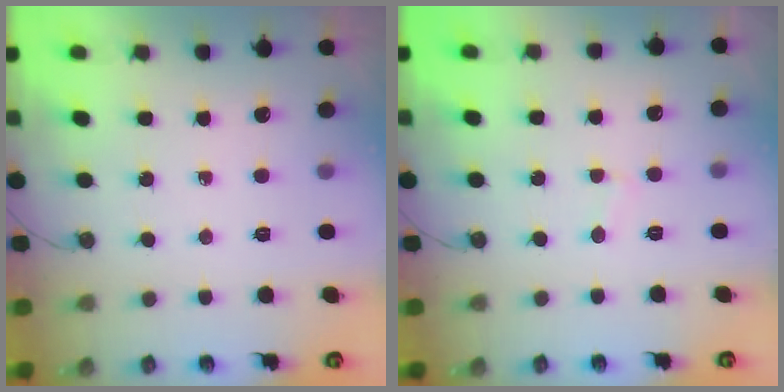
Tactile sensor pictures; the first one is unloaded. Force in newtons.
{"total": 2.0, "press": 2.0, "slide": 0.2}